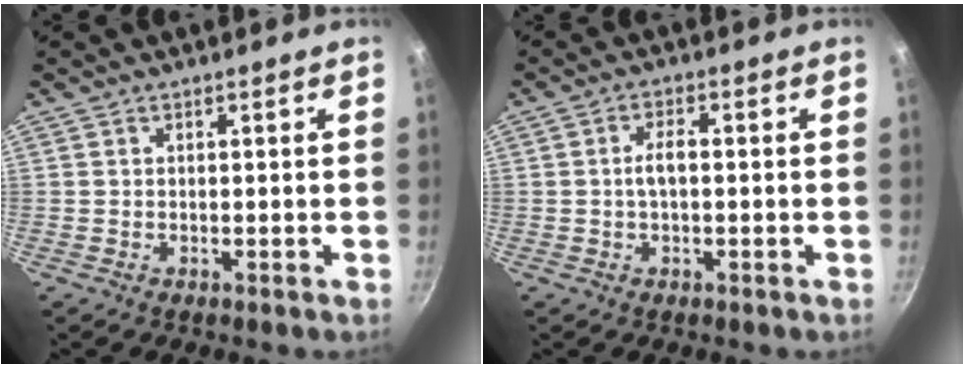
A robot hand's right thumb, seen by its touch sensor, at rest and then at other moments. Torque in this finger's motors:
{"motor_torque": [0.03, 0.67, 0.46, 0.25, 0.03]}